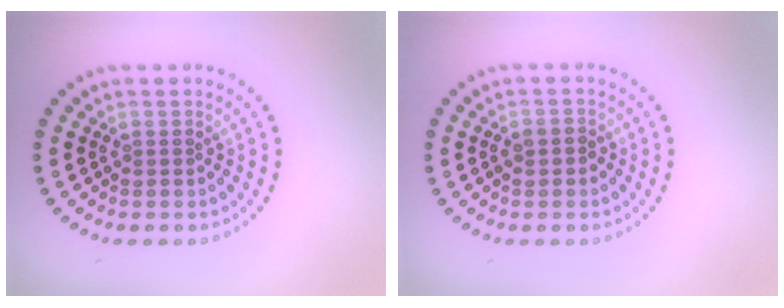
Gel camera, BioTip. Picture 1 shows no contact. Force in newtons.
{"total": 1.4, "press": 1.3, "slide": 0.5}